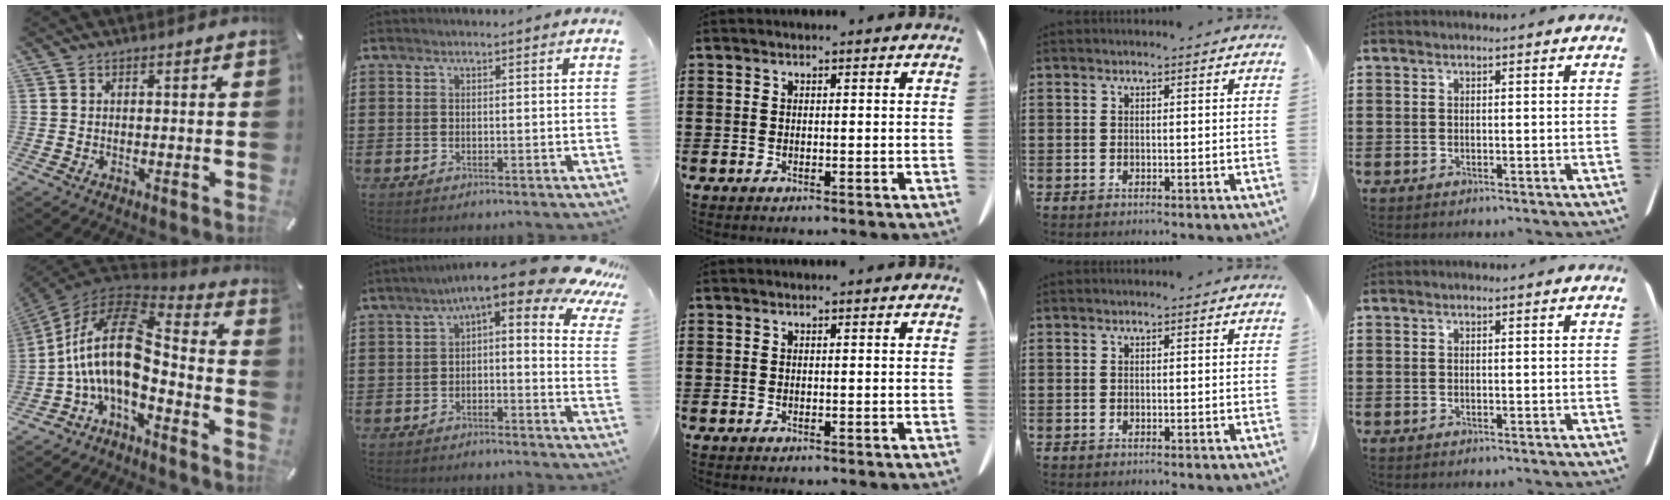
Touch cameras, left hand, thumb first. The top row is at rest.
{"thumb": {"total": 19.3, "force": [-1.1, 10.3, 16.3], "torque": [-0.368, -0.006, -0.024]}, "index": {"total": 9.1, "force": [6.3, 1.2, 6.5], "torque": [-0.114, -0.039, 0.100]}}